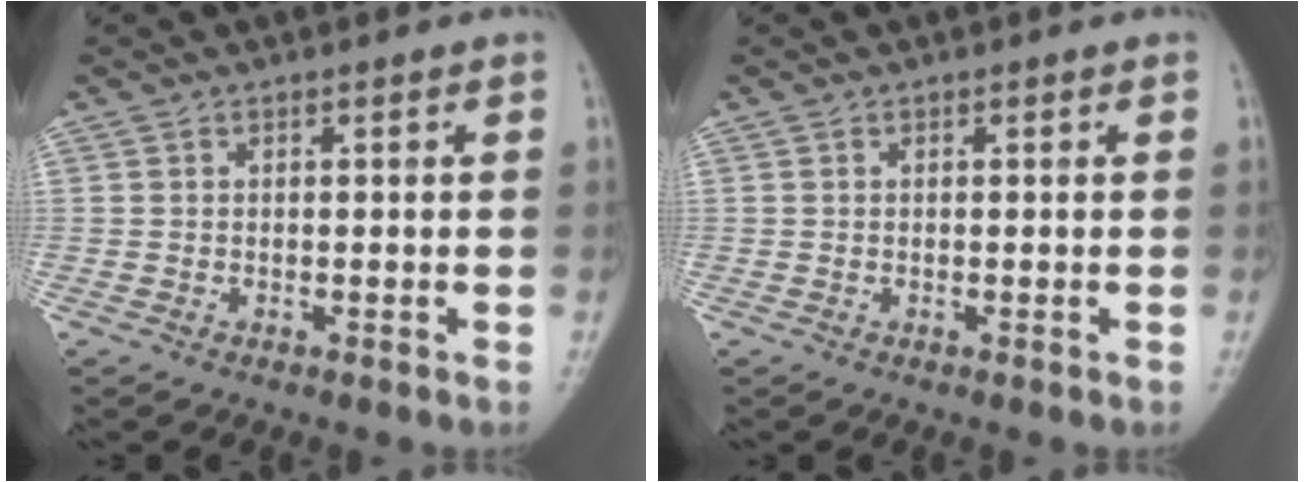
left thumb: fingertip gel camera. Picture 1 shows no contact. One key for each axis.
{"total": 0.0}